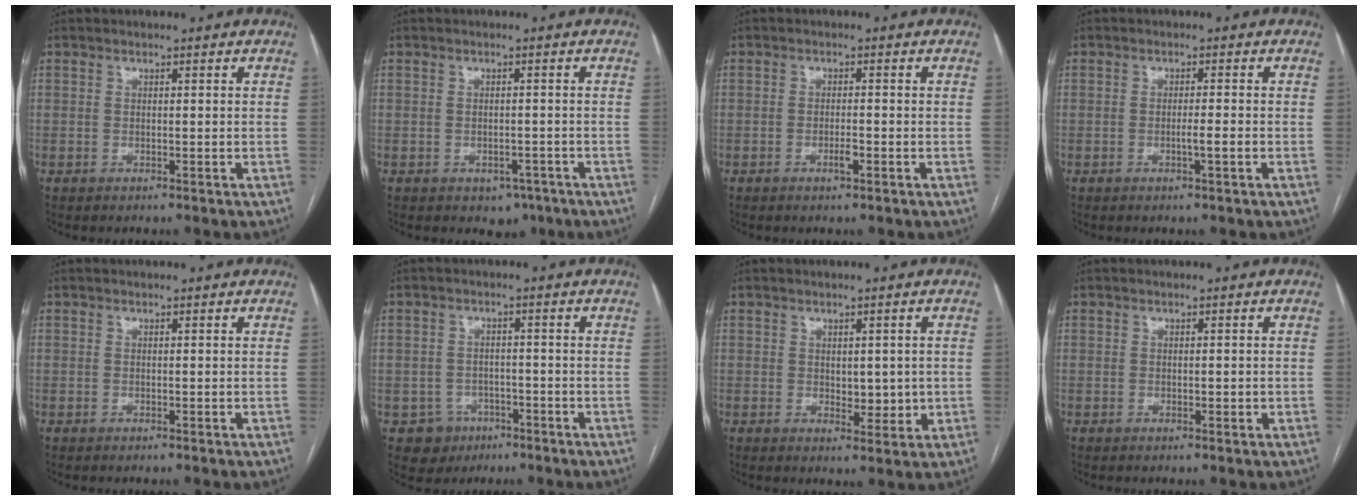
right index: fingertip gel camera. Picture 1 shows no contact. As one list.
[{"total": 3.1, "force": [-1.8, 2.2, 1.2], "torque": [-0.006, 0.005, -0.014]}, {"total": 1.9, "force": [-0.9, 0.4, 1.6], "torque": [-0.030, 0.000, -0.014]}, {"total": 1.9, "force": [-0.7, -0.1, 1.8], "torque": [-0.031, -0.001, -0.013]}, {"total": 0.0}, {"total": 4.7, "force": [-2.1, 4.2, 0.1], "torque": [0.005, 0.014, -0.026]}, {"total": 3.8, "force": [0.1, 2.2, 3.2], "torque": [-0.039, -0.003, 0.010]}, {"total": 1.0, "force": [-0.1, 0.4, 0.9], "torque": [-0.014, 0.000, 0.000]}]